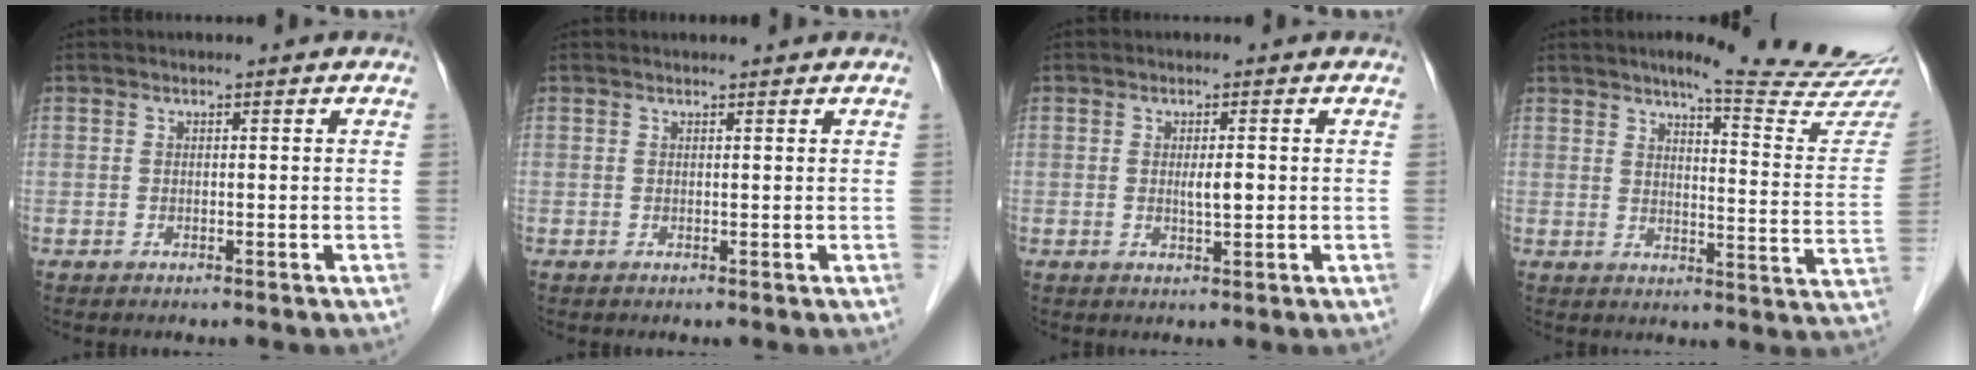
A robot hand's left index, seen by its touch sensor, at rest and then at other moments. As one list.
[{"total": 1.5, "force": [1.5, 0.1, 0.2], "torque": [-0.009, 0.010, 0.020]}, {"total": 2.1, "force": [-0.1, 0.4, 2.0], "torque": [-0.037, -0.004, 0.000]}, {"total": 16.4, "force": [14.7, -0.5, 7.3], "torque": [-0.095, -0.084, 0.171]}]